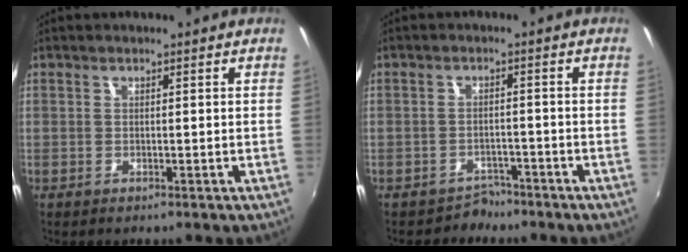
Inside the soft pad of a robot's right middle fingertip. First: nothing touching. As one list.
[{"total": 3.1, "force": [-2.6, 1.8, -0.4], "torque": [0.002, 0.006, -0.041]}]